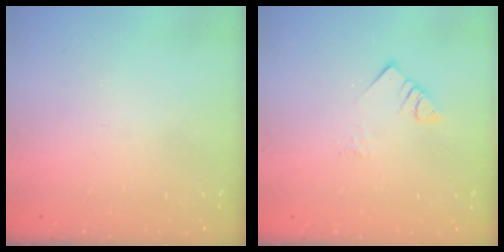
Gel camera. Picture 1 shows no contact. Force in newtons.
{"total": 3.6, "press": 3.6, "slide": 0.6}